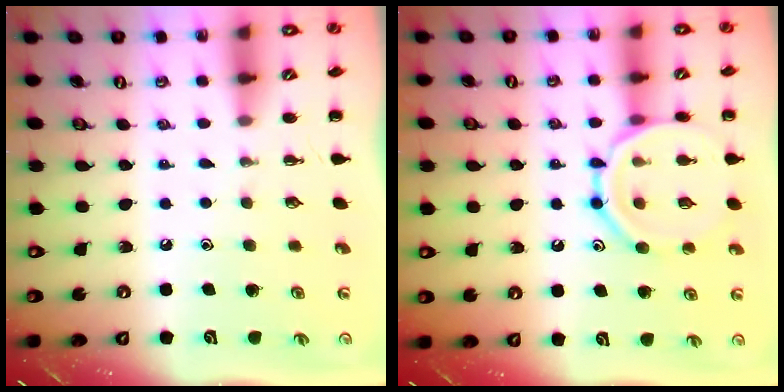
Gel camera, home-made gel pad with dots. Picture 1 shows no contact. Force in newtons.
{"total": 13.6, "press": 13.5, "slide": 1.0}